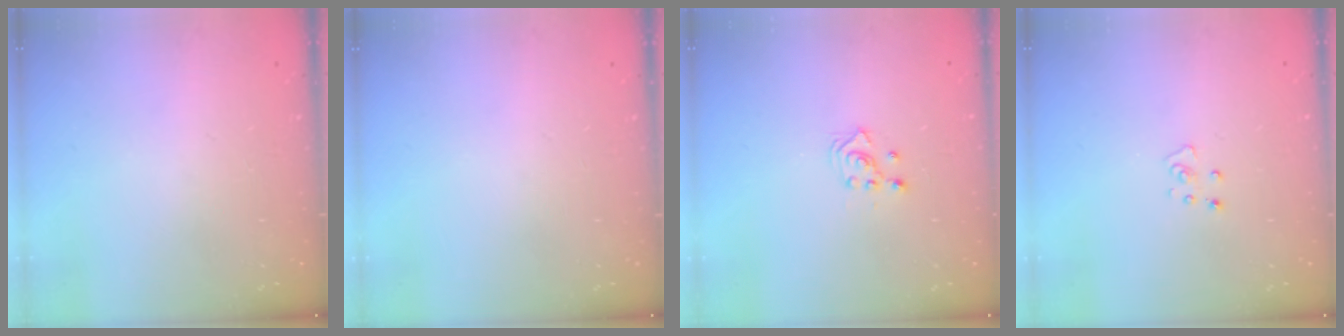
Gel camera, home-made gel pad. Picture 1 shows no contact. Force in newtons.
{"total": 0.0}
{"total": 2.5, "press": 2.3, "slide": 1.0}
{"total": 2.8, "press": 2.8, "slide": 0.2}